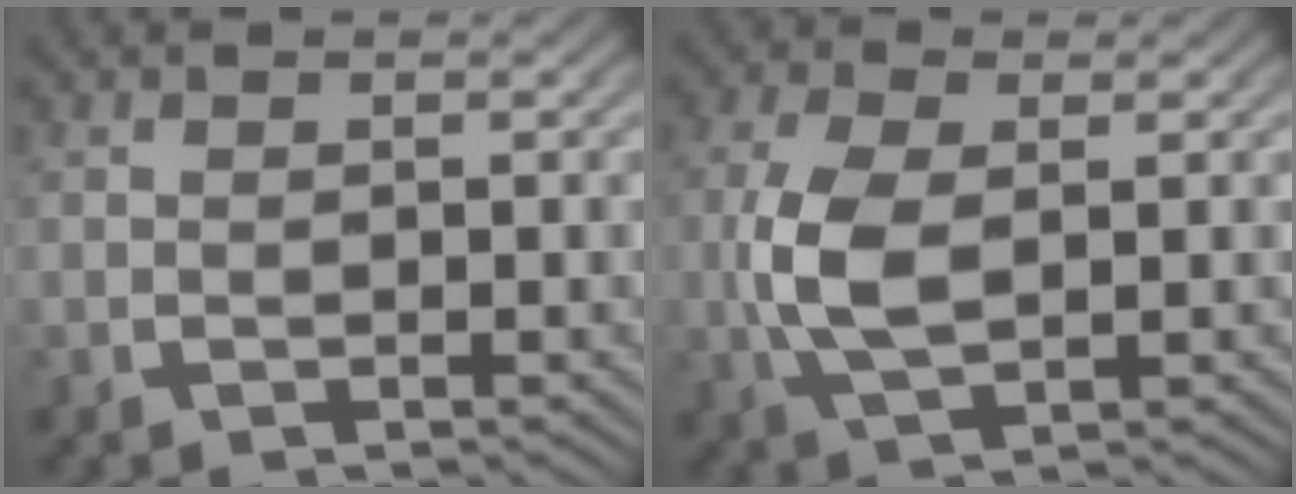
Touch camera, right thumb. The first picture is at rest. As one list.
[{"total": 5.3, "force": [0.1, 2.9, 4.4], "torque": [-0.116, -0.017, 0.012]}]